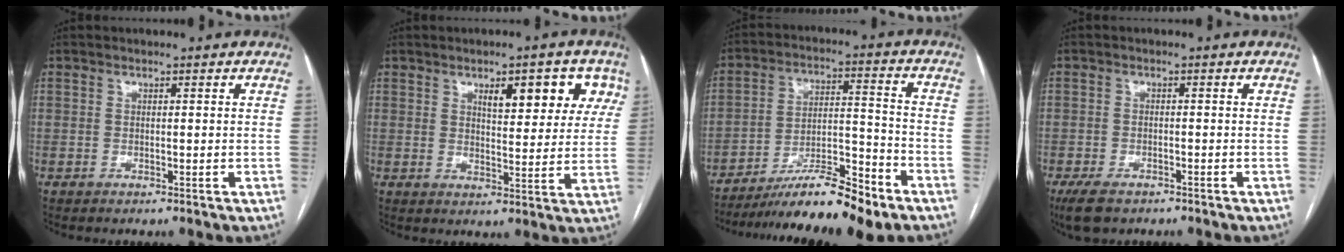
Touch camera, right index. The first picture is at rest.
{"total": 8.9, "force": [4.3, 3.2, 7.1], "torque": [-0.085, 0.014, 0.058]}
{"total": 14.5, "force": [-11.1, 1.3, 9.1], "torque": [-0.151, 0.001, -0.184]}
{"total": 4.7, "force": [-3.4, 2.3, 2.3], "torque": [-0.047, -0.006, -0.054]}